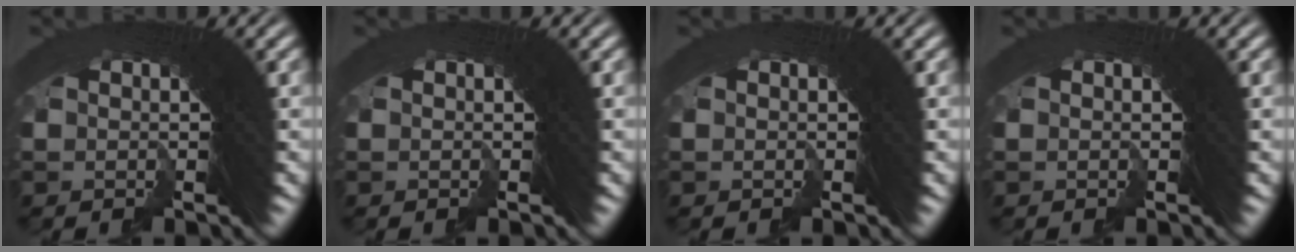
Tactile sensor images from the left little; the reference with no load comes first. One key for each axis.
{"total": 0.0}
{"total": 0.0}
{"total": 0.0}